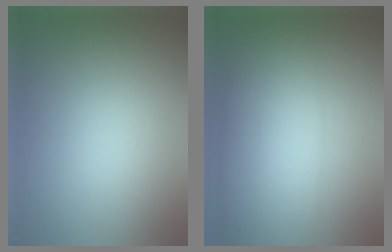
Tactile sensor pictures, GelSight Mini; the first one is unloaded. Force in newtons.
{"total": 8.7, "press": 8.7, "slide": 0.2}